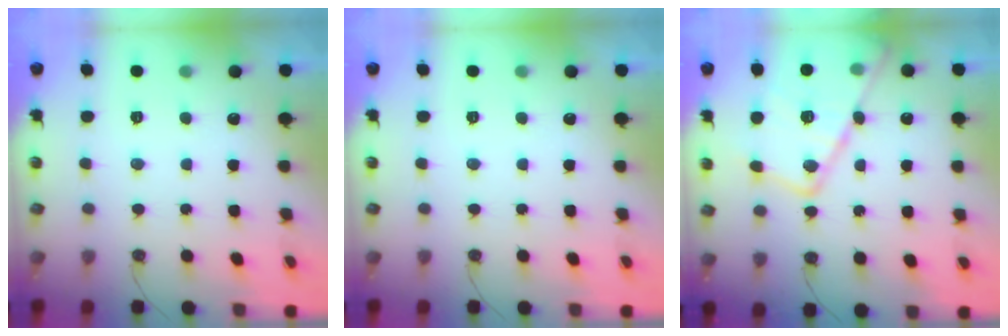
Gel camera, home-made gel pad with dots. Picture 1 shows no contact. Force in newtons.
{"total": 0.0}
{"total": 21.8, "press": 21.7, "slide": 2.1}